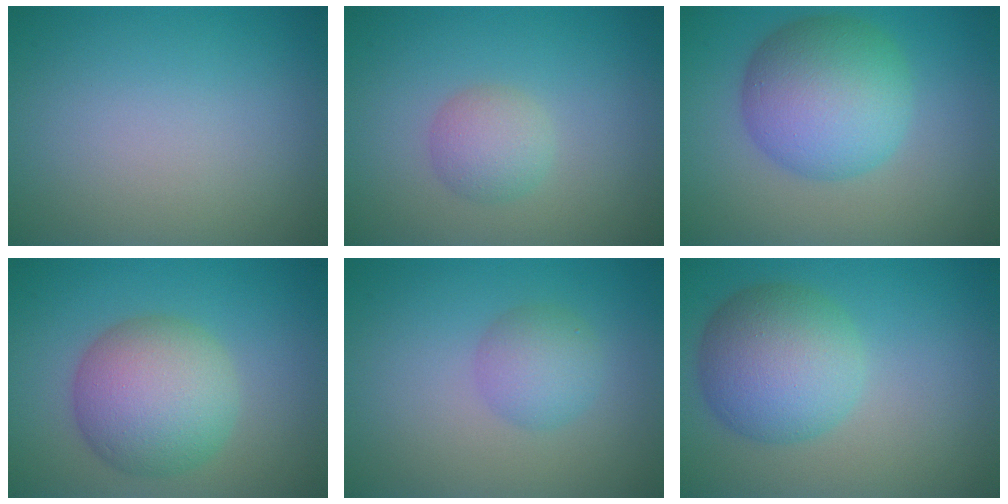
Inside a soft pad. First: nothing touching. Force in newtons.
{"total": 2.3, "press": 2.3, "slide": 0.1}
{"total": 8.0, "press": 8.0, "slide": 0.1}
{"total": 7.3, "press": 7.3, "slide": 0.2}
{"total": 2.7, "press": 2.7, "slide": 0.1}
{"total": 6.9, "press": 6.9, "slide": 0.3}